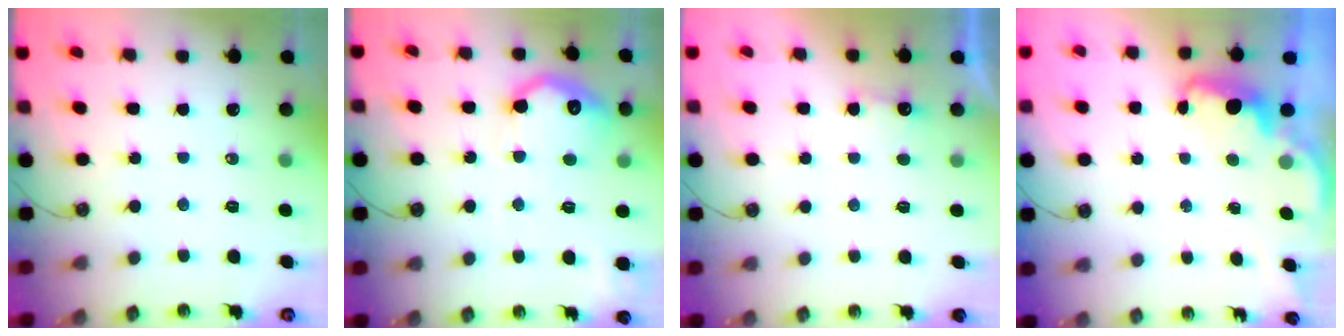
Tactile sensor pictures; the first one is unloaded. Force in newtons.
{"total": 15.9, "press": 15.8, "slide": 0.9}
{"total": 2.5, "press": 2.4, "slide": 1.0}
{"total": 2.3, "press": 2.3, "slide": 0.5}